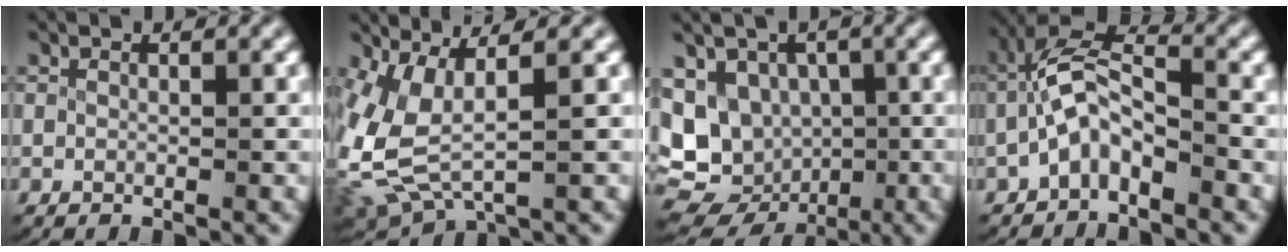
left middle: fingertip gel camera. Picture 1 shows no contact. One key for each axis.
{"total": 8.5, "fx": 0.7, "fy": 6.4, "fz": 5.5, "tx": -0.159, "ty": -0.029, "tz": 0.025}
{"total": 13.5, "fx": -4.1, "fy": 11.8, "fz": 5.0, "tx": -0.121, "ty": -0.074, "tz": -0.048}
{"total": 5.1, "fx": -1.2, "fy": 3.4, "fz": 3.6, "tx": -0.077, "ty": -0.010, "tz": -0.026}